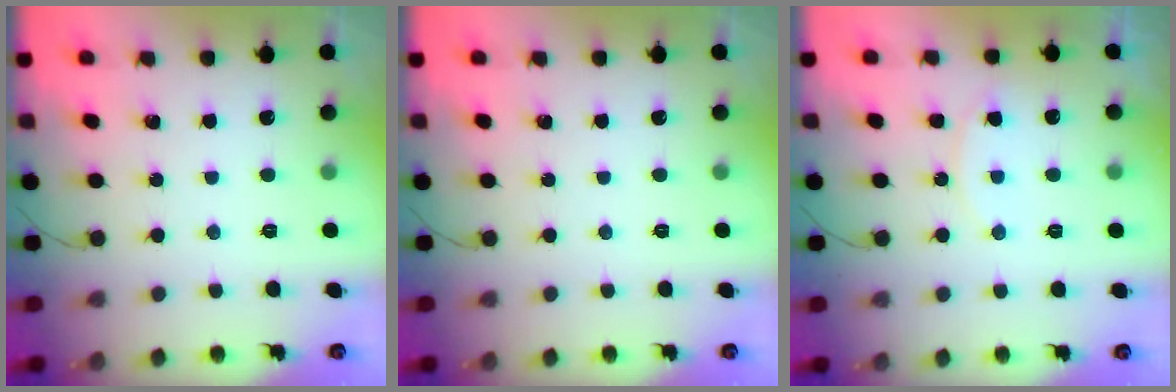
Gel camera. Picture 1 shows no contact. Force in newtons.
{"total": 0.0}
{"total": 6.7, "press": 6.7, "slide": 0.6}